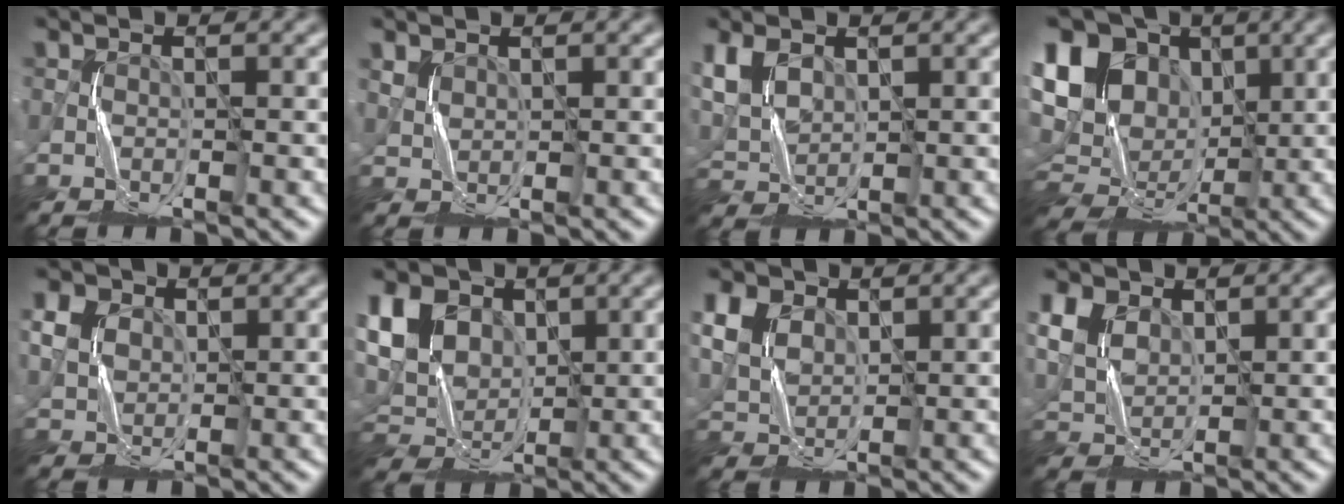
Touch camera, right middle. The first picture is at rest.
{"total": 1.0, "force": [0.8, 0.6, 0.1], "torque": [-0.012, -0.005, 0.022]}
{"total": 4.6, "force": [2.0, 3.0, 2.9], "torque": [-0.078, 0.003, 0.038]}
{"total": 14.6, "force": [3.3, 11.0, 9.1], "torque": [-0.193, 0.028, 0.053]}
{"total": 4.7, "force": [2.0, 3.7, 2.2], "torque": [-0.082, 0.011, 0.036]}
{"total": 9.2, "force": [2.7, 6.9, 5.4], "torque": [-0.136, 0.019, 0.046]}
{"total": 8.3, "force": [3.8, 5.7, 4.7], "torque": [-0.131, 0.025, 0.061]}
{"total": 6.6, "force": [3.2, 4.3, 3.9], "torque": [-0.122, 0.018, 0.064]}